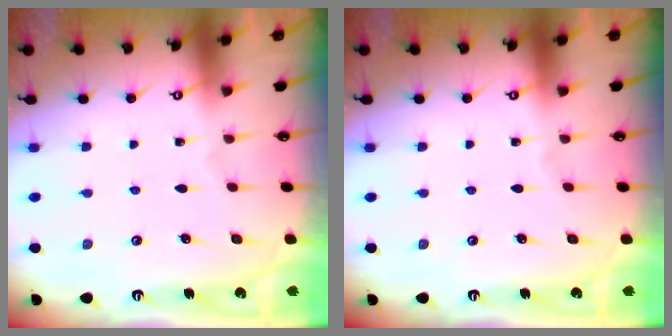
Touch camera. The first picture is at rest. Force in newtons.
{"total": 0.0}